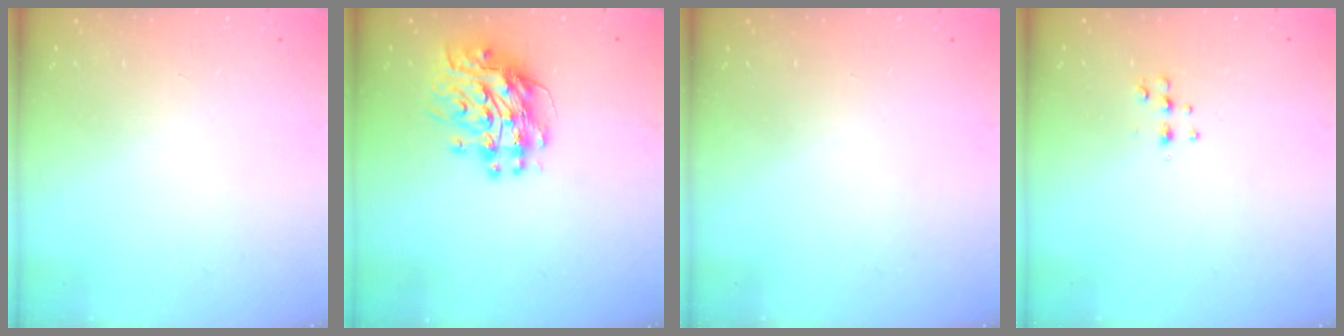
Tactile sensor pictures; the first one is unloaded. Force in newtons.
{"total": 12.5, "press": 12.5, "slide": 1.1}
{"total": 0.0}
{"total": 5.3, "press": 5.2, "slide": 0.8}